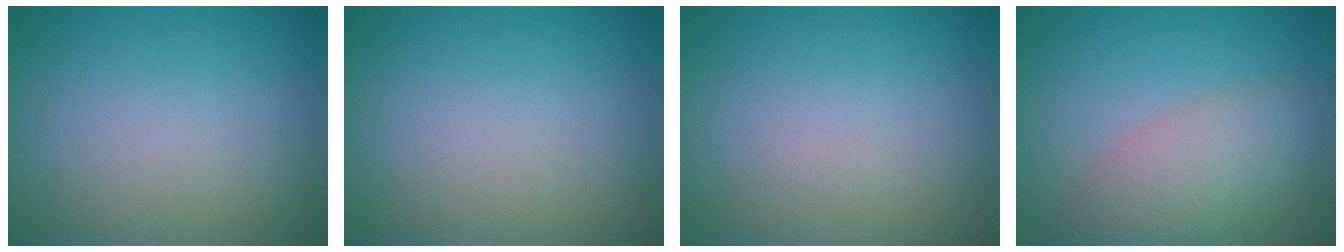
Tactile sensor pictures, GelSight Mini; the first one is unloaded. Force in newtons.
{"total": 0.0}
{"total": 0.0}
{"total": 4.9, "press": 4.8, "slide": 0.6}